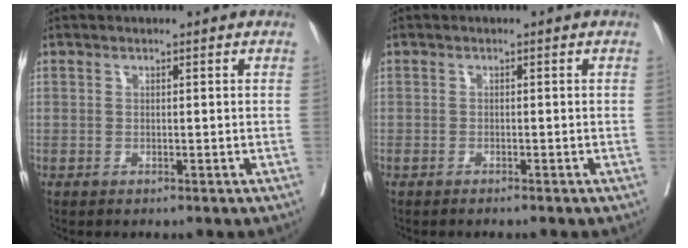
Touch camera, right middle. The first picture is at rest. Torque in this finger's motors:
{"motor_torque": [-0.10, -0.03, 0.04, 0.00]}